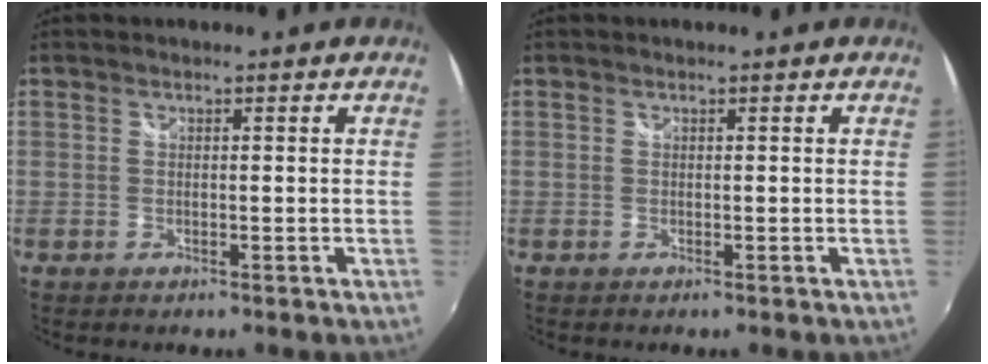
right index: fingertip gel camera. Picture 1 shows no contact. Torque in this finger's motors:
{"motor_torque": [0.00, 0.00, -0.01, 0.00]}